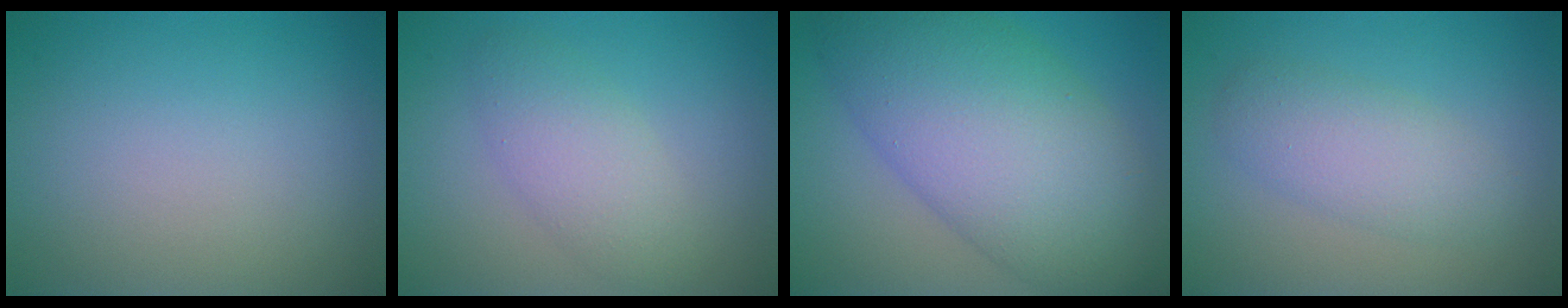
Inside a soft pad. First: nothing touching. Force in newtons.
{"total": 3.3, "press": 3.3, "slide": 0.2}
{"total": 11.7, "press": 11.7, "slide": 0.2}
{"total": 3.4, "press": 3.4, "slide": 0.2}